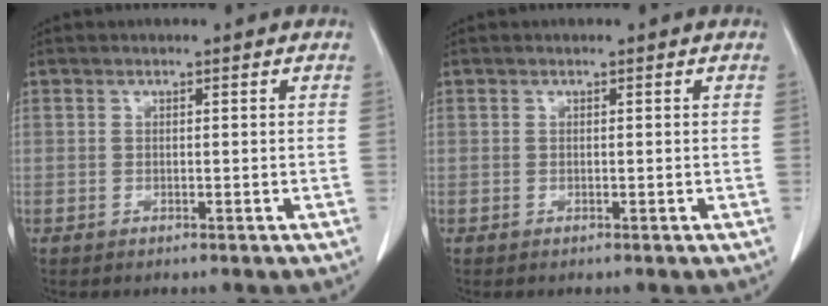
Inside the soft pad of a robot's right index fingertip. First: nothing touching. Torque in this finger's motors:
{"motor_torque": [0.00, 0.00, 0.00, 0.00]}